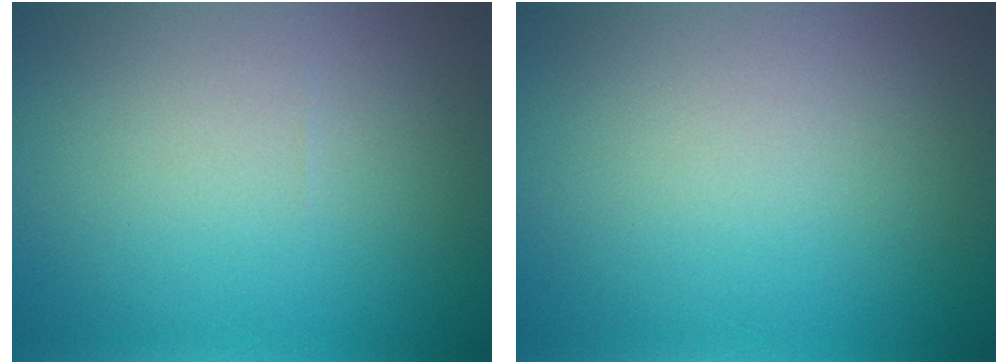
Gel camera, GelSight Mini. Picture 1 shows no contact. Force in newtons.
{"total": 0.0}